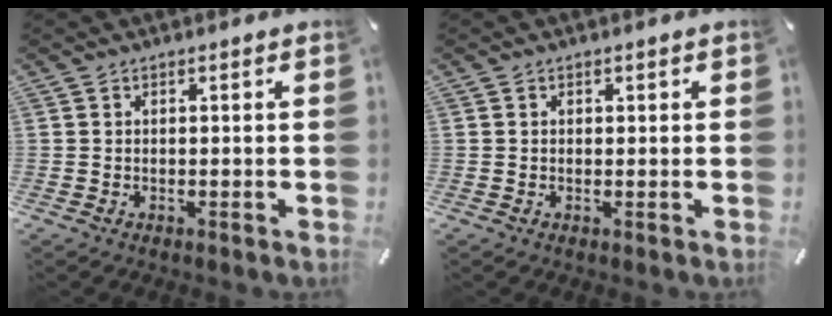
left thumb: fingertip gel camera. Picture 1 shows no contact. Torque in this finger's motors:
{"motor_torque": [0.12, -0.57, -0.03, 0.15, -0.05]}